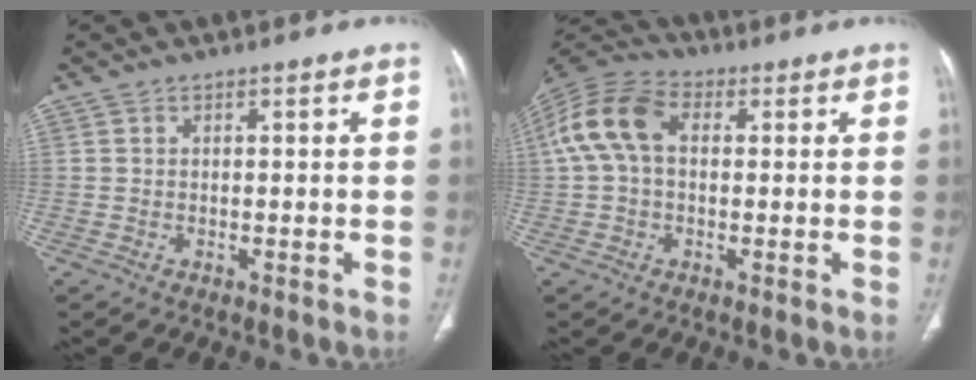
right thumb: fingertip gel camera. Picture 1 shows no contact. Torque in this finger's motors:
{"motor_torque": [-0.33, 0.58, 0.66, -0.44, 0.19]}